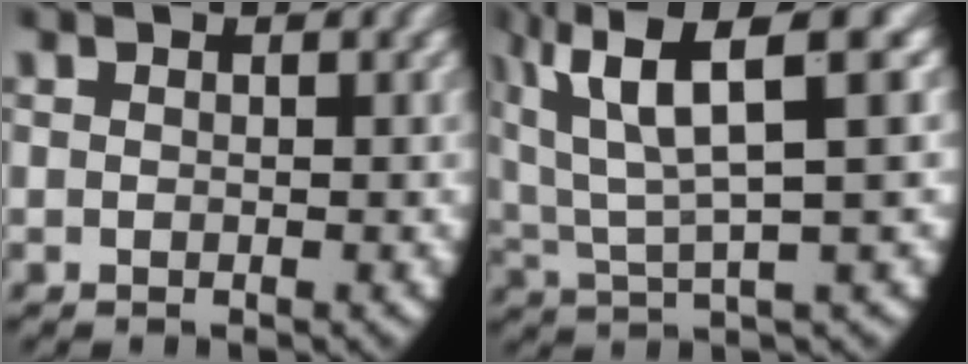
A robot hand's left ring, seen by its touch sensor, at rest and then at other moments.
{"total": 9.4, "force": [3.6, 4.2, 7.6], "torque": [-0.148, -0.007, 0.069]}